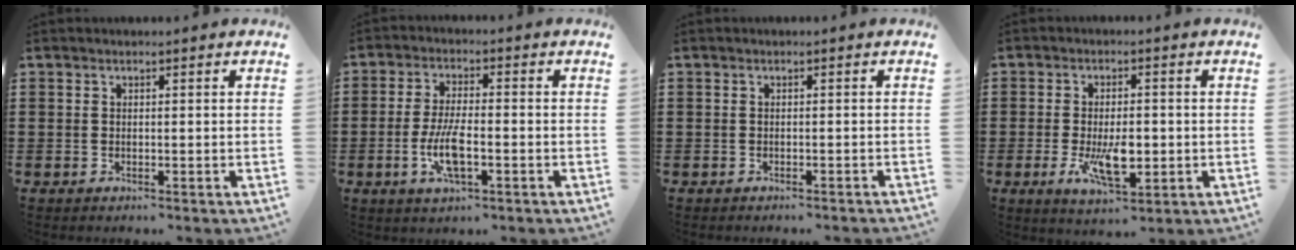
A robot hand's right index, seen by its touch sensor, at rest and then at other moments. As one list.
[{"total": 6.4, "force": [-2.0, 2.0, 5.8], "torque": [-0.123, -0.004, -0.039]}, {"total": 0.6, "force": [-0.5, 0.0, 0.2], "torque": [-0.005, 0.000, -0.011]}, {"total": 7.3, "force": [-1.4, 3.1, 6.5], "torque": [-0.112, -0.011, -0.026]}]